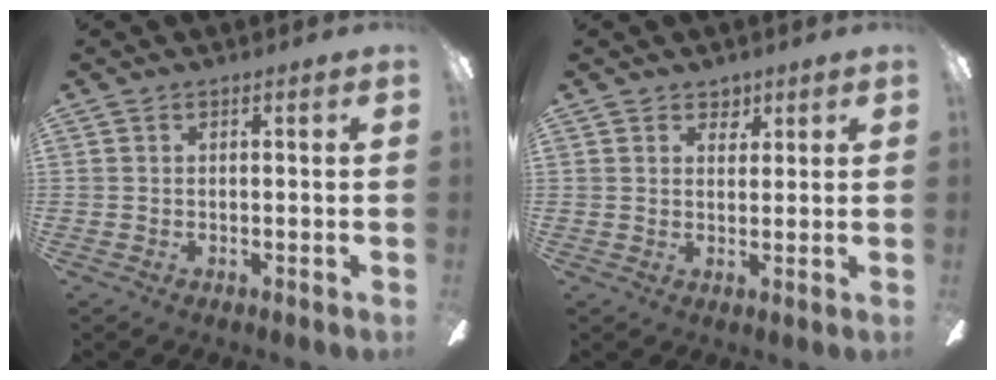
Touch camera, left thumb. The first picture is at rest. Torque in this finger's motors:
{"motor_torque": [-0.06, -0.05, -0.06, -0.16, 0.00]}